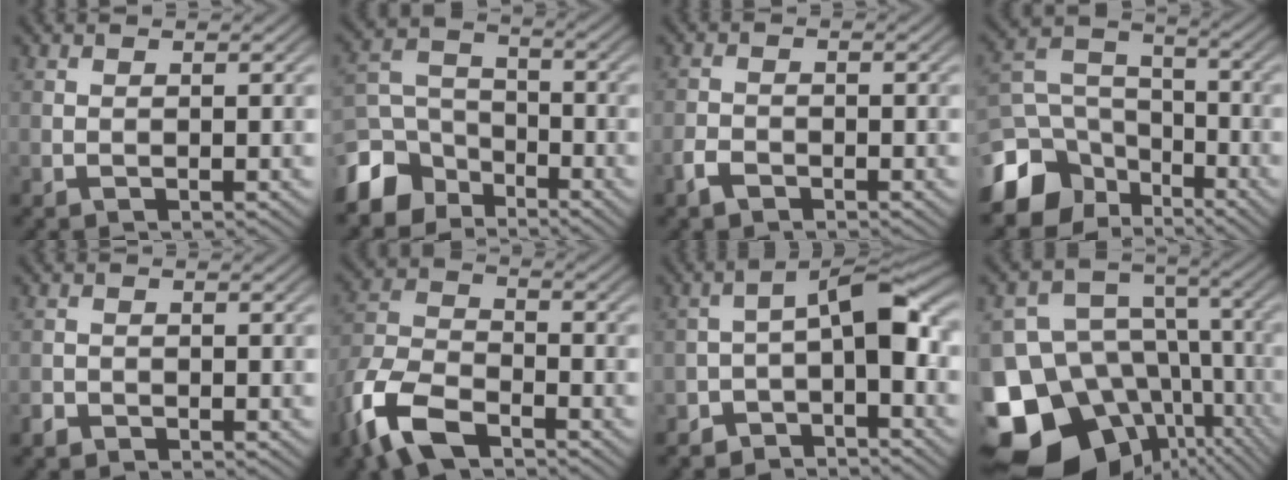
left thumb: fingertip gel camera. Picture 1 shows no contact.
{"total": 8.2, "force": [-5.9, 5.0, 2.9], "torque": [-0.068, -0.003, -0.138]}
{"total": 2.2, "force": [-1.5, 1.2, 1.0], "torque": [-0.020, 0.000, -0.036]}
{"total": 11.1, "force": [-6.7, 7.4, 4.9], "torque": [-0.132, -0.017, -0.132]}
{"total": 1.1, "force": [-0.9, 0.6, 0.2], "torque": [-0.004, 0.000, -0.021]}
{"total": 10.6, "force": [-6.7, 5.0, 6.6], "torque": [-0.150, -0.015, -0.149]}
{"total": 6.7, "force": [-3.2, 3.0, 5.1], "torque": [-0.064, 0.014, -0.069]}
{"total": 21.3, "force": [-10.3, 16.4, 9.0], "torque": [-0.176, -0.041, -0.148]}